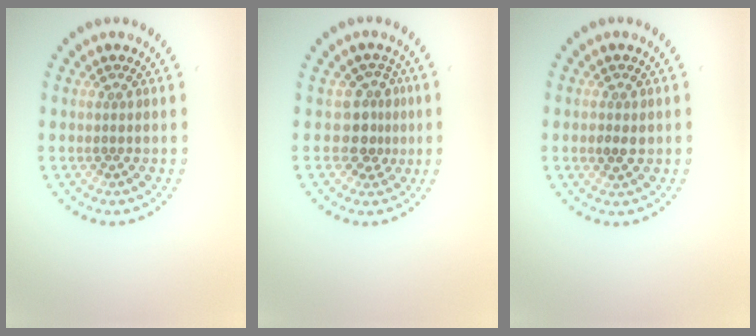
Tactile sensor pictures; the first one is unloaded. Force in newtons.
{"total": 2.6, "press": 1.9, "slide": 1.8}
{"total": 1.4, "press": 1.4, "slide": 0.2}